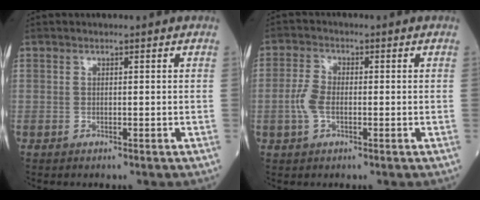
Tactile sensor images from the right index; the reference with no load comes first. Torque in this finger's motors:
{"motor_torque": [0.05, -0.05, 0.05, 0.08]}